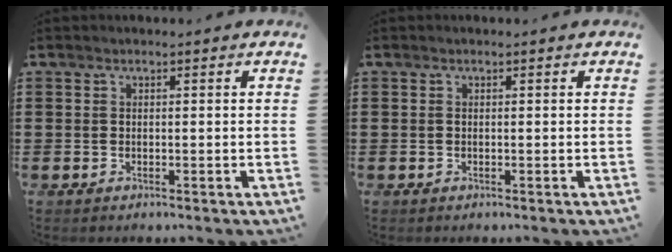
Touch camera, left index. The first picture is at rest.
{"total": 0.0}